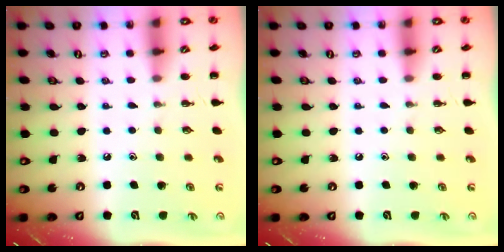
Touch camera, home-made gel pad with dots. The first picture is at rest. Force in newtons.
{"total": 0.0}